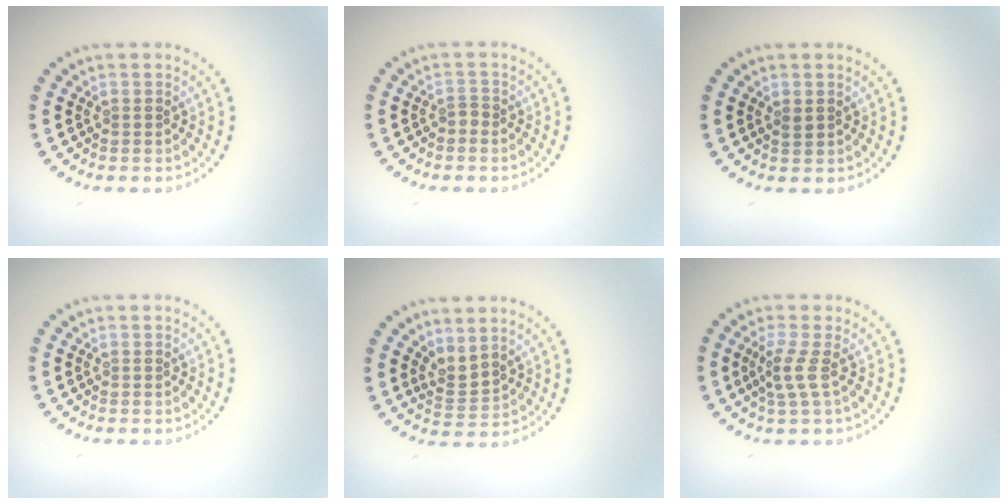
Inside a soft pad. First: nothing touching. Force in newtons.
{"total": 0.9, "press": 0.5, "slide": 0.7}
{"total": 0.8, "press": 0.8, "slide": 0.1}
{"total": 0.0}
{"total": 2.2, "press": 1.5, "slide": 1.6}
{"total": 2.0, "press": 1.5, "slide": 1.4}